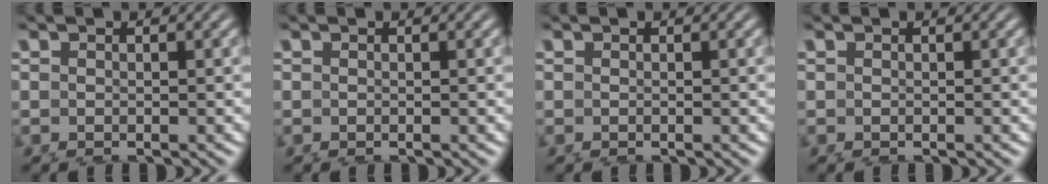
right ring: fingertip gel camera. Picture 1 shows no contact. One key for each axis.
{"total": 0.0}
{"total": 0.0}
{"total": 0.0}